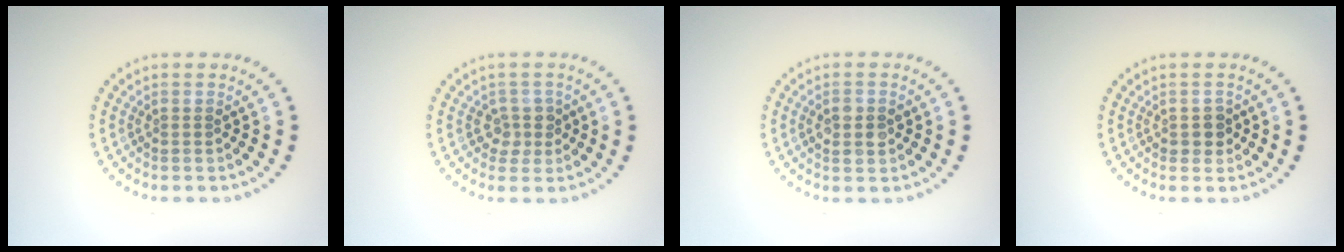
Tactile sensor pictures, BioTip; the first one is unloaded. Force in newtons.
{"total": 1.9, "press": 1.5, "slide": 1.2}
{"total": 2.5, "press": 2.5, "slide": 0.1}
{"total": 1.5, "press": 1.3, "slide": 0.6}